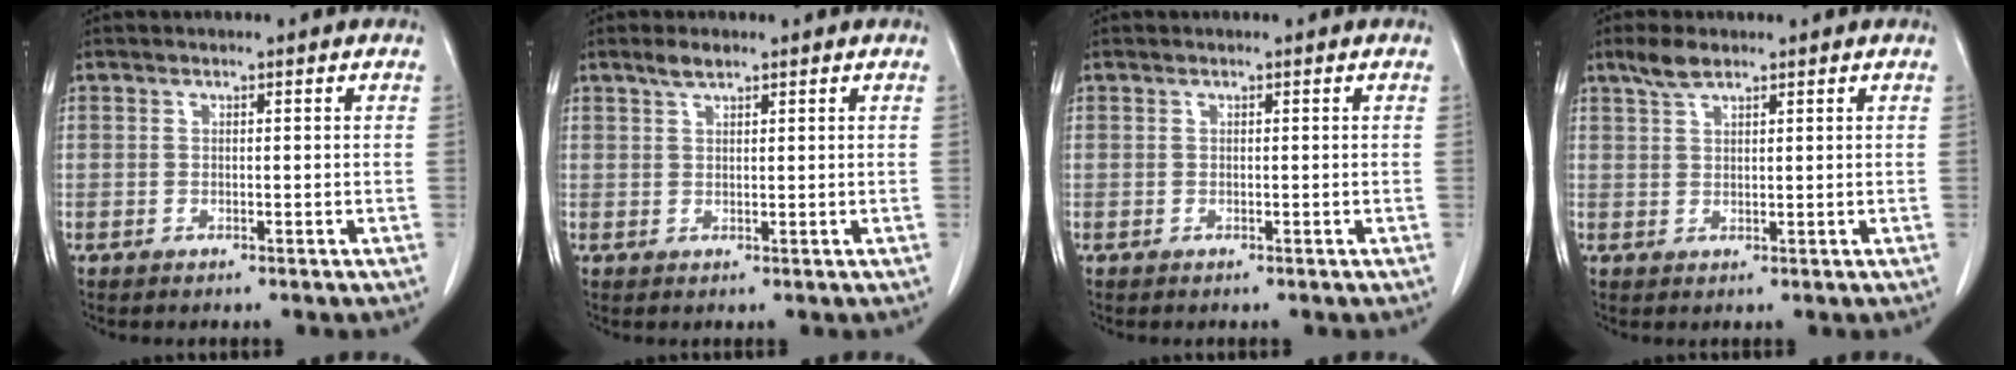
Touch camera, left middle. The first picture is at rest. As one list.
[{"total": 2.0, "force": [1.6, 0.5, 1.2], "torque": [-0.027, 0.004, 0.031]}, {"total": 0.0}, {"total": 3.0, "force": [2.3, 0.8, 1.7], "torque": [-0.042, 0.006, 0.047]}]